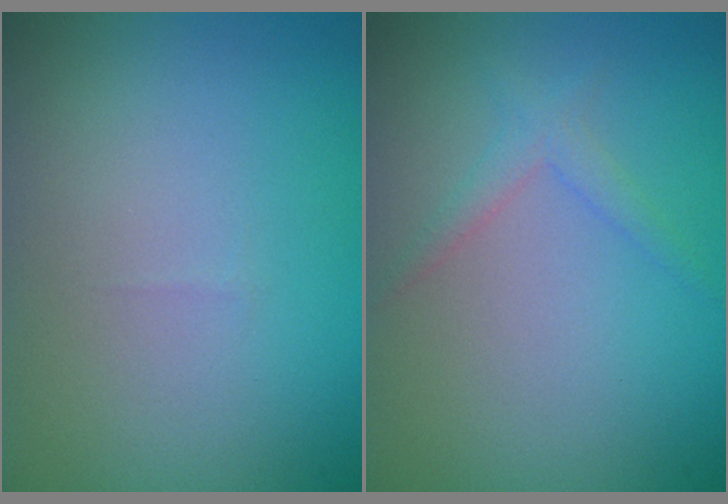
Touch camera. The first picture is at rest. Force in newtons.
{"total": 1.5, "press": 1.5, "slide": 0.1}